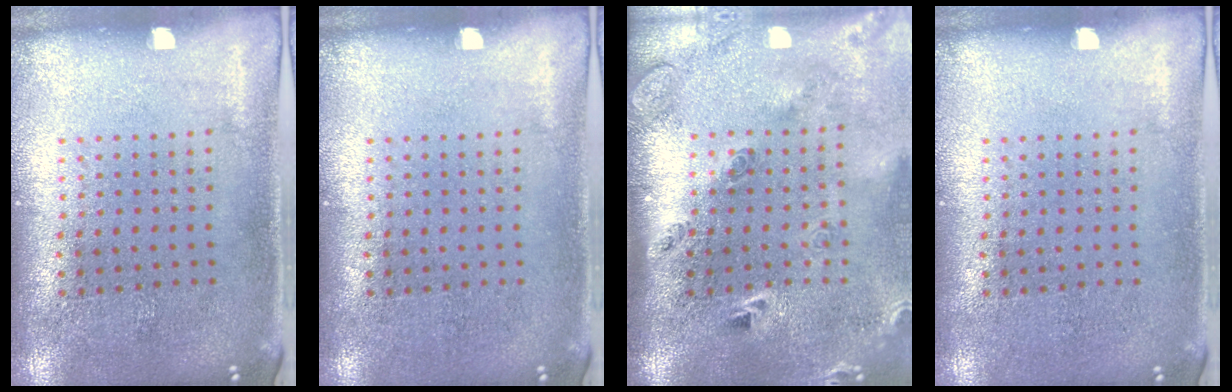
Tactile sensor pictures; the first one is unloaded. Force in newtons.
{"total": 0.0}
{"total": 3.0, "press": 1.9, "slide": 2.2}
{"total": 0.0}